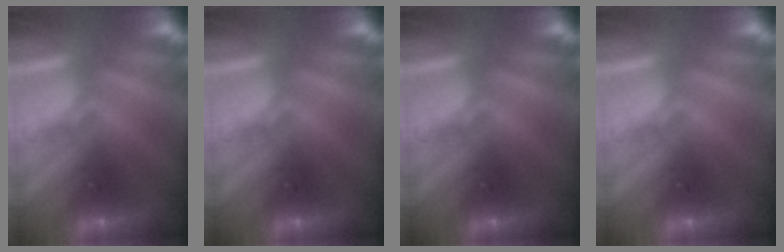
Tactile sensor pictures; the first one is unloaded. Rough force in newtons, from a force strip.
{"total": 0.0}
{"total": 0.0}
{"total": 0.0}